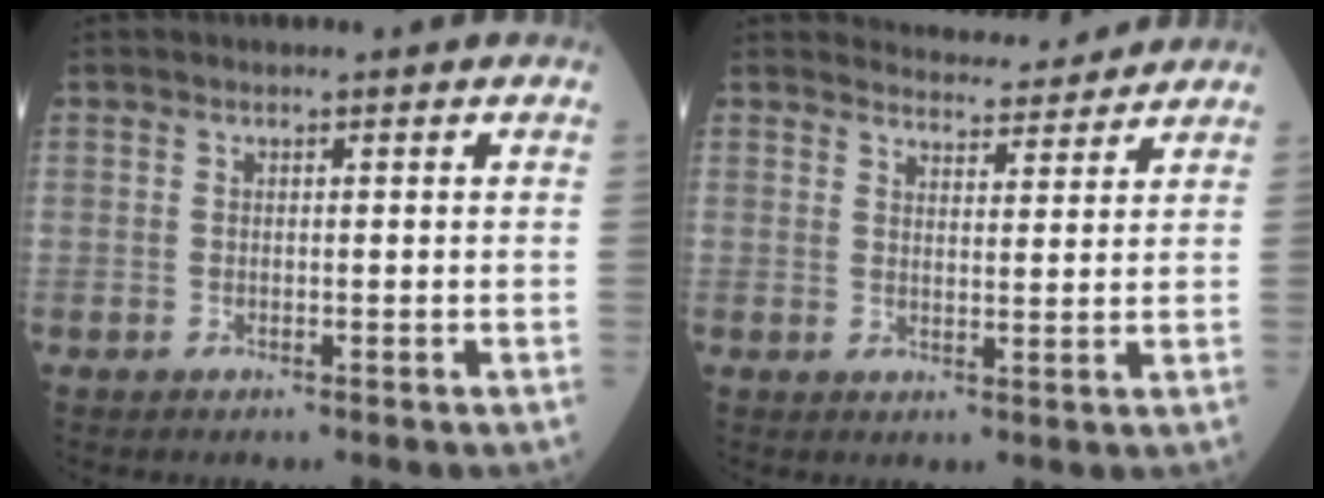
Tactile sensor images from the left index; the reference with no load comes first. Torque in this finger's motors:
{"motor_torque": [0.91, -1.23, 0.00, -0.02]}